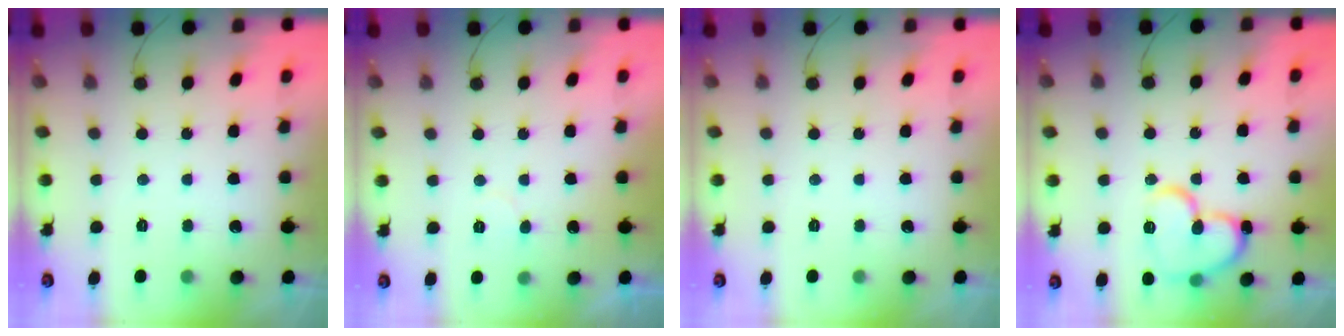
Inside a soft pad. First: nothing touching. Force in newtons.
{"total": 3.0, "press": 3.0, "slide": 0.2}
{"total": 0.0}
{"total": 15.3, "press": 15.1, "slide": 2.0}